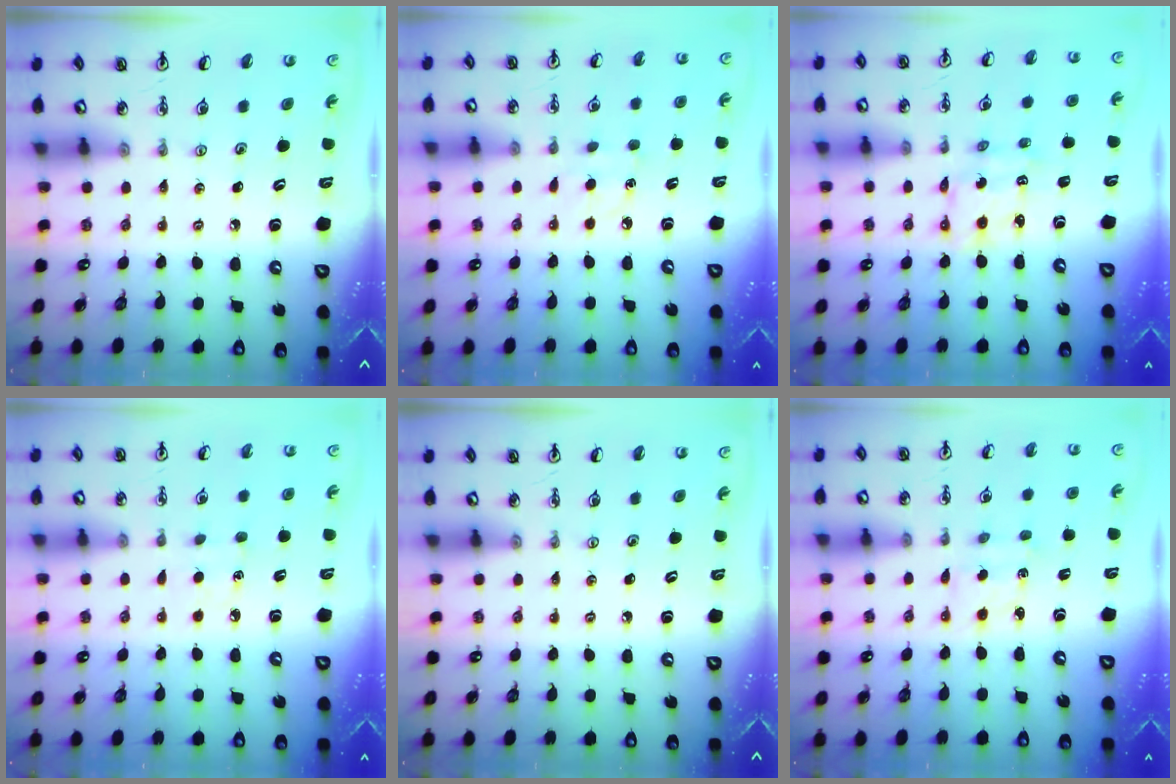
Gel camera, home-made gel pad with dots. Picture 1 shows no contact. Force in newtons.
{"total": 5.8, "press": 5.8, "slide": 0.6}
{"total": 3.8, "press": 3.7, "slide": 0.4}
{"total": 3.9, "press": 3.9, "slide": 0.4}
{"total": 0.0}
{"total": 2.0, "press": 1.9, "slide": 0.7}